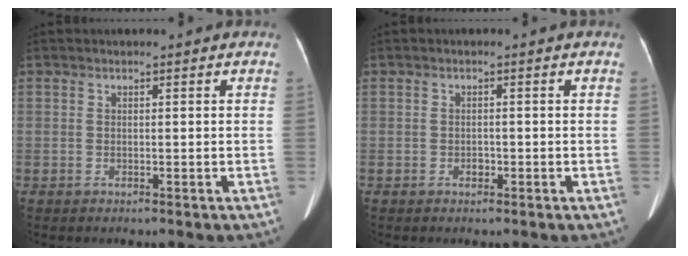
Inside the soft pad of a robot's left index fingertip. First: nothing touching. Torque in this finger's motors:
{"motor_torque": [0.33, 0.25, 0.09, 0.03]}